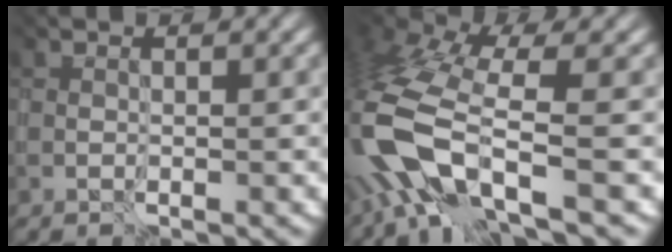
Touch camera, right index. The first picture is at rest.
{"total": 7.7, "force": [-3.4, 2.7, 6.4], "torque": [-0.142, 0.003, -0.076]}